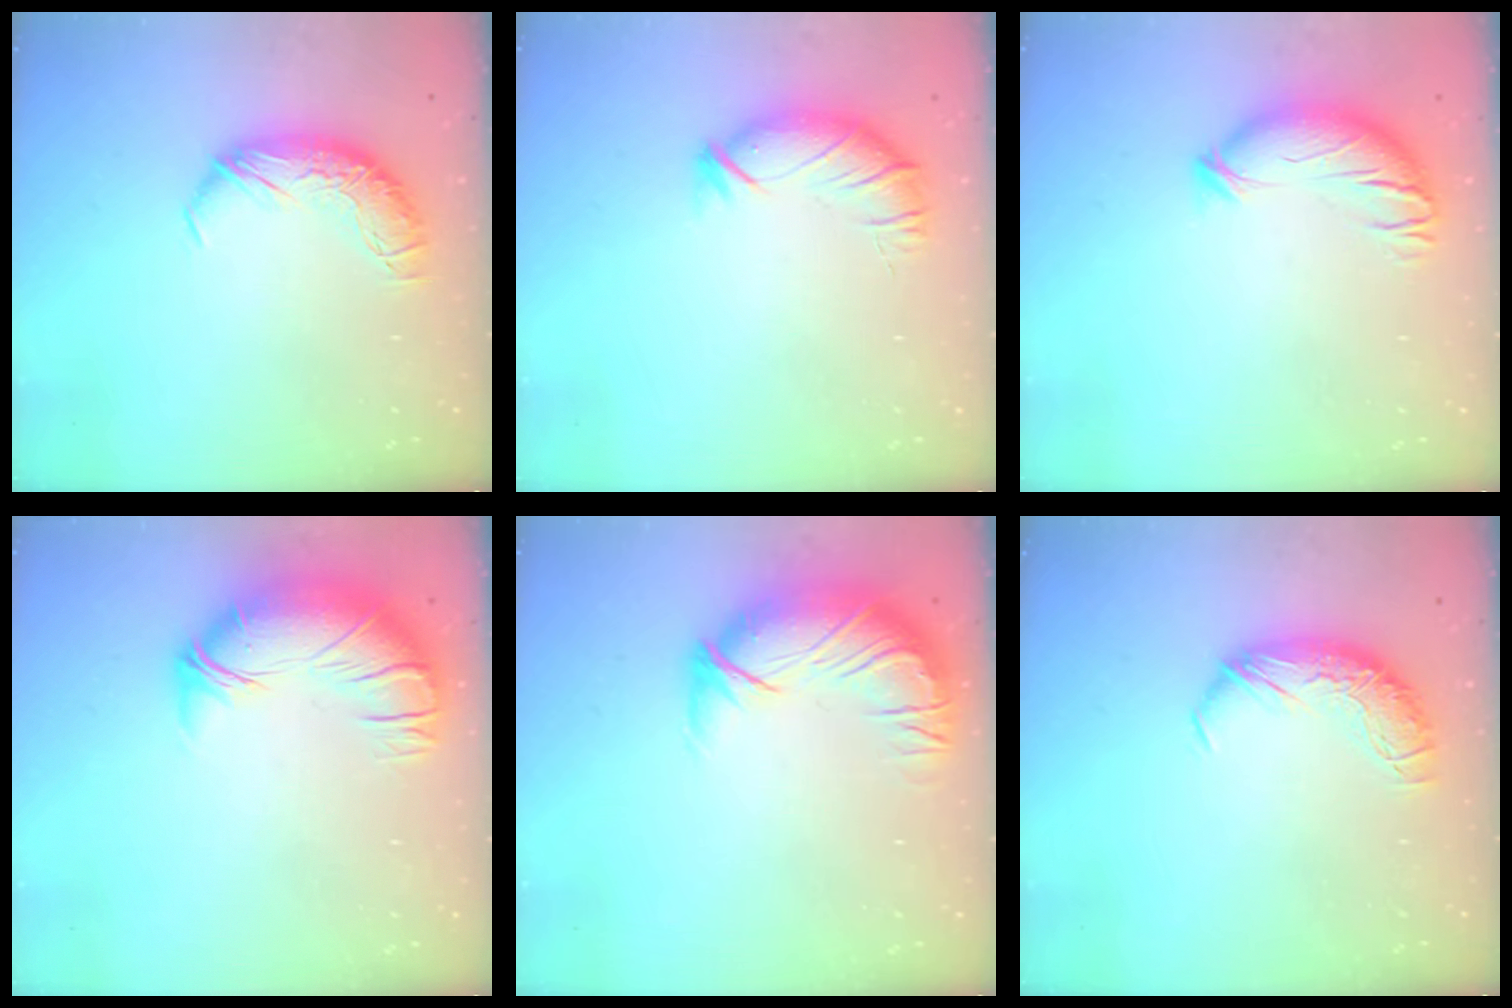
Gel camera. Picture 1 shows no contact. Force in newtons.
{"total": 3.1, "press": 2.5, "slide": 1.9}
{"total": 3.7, "press": 2.9, "slide": 2.4}
{"total": 3.4, "press": 1.3, "slide": 3.1}
{"total": 2.8, "press": 0.4, "slide": 2.8}
{"total": 0.0}